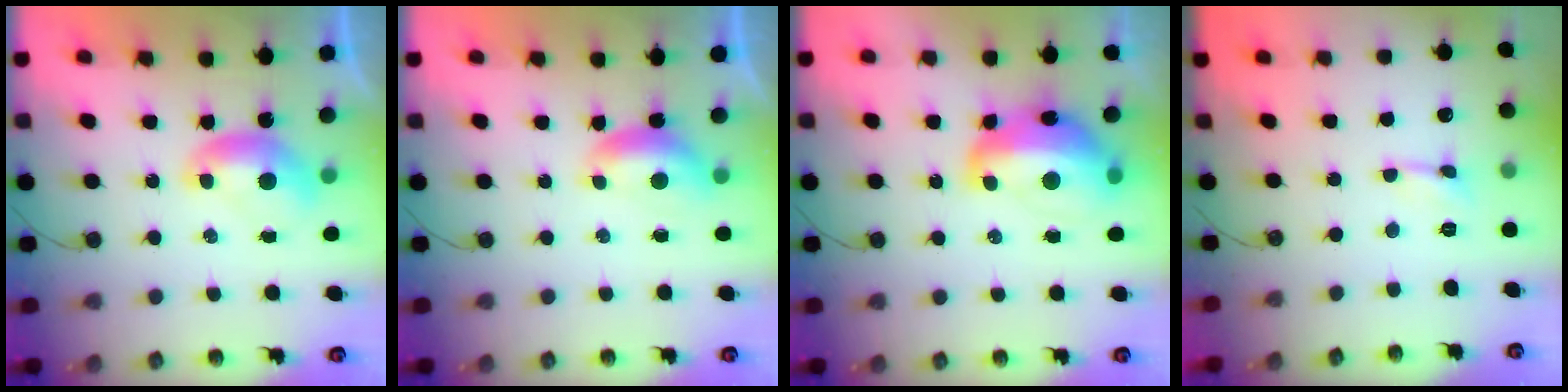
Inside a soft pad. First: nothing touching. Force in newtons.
{"total": 0.9, "press": 0.7, "slide": 0.6}
{"total": 9.2, "press": 9.0, "slide": 1.7}
{"total": 0.8, "press": 0.7, "slide": 0.3}